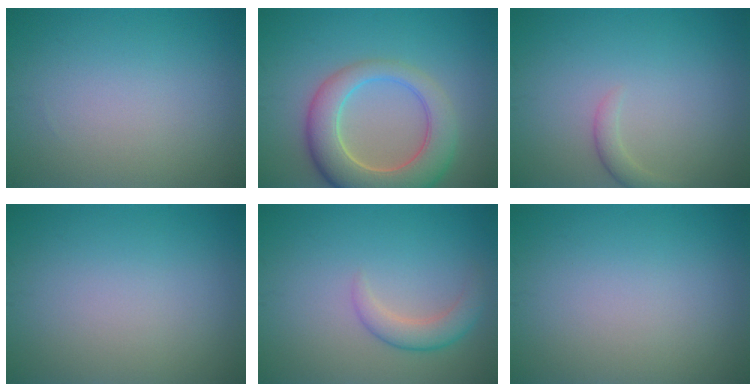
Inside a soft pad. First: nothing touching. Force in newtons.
{"total": 7.8, "press": 7.8, "slide": 1.0}
{"total": 1.4, "press": 1.4, "slide": 0.1}
{"total": 0.0}
{"total": 2.6, "press": 2.6, "slide": 0.1}
{"total": 0.0}